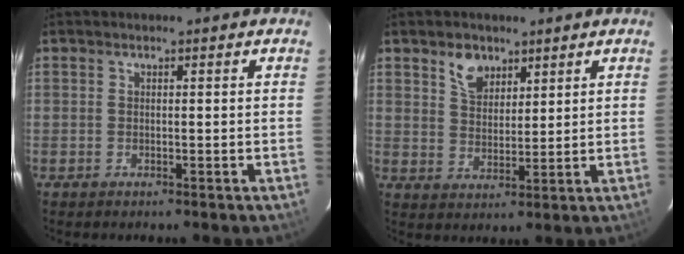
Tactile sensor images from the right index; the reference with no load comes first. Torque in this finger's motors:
{"motor_torque": [0.09, 0.05, 0.07, 0.05]}